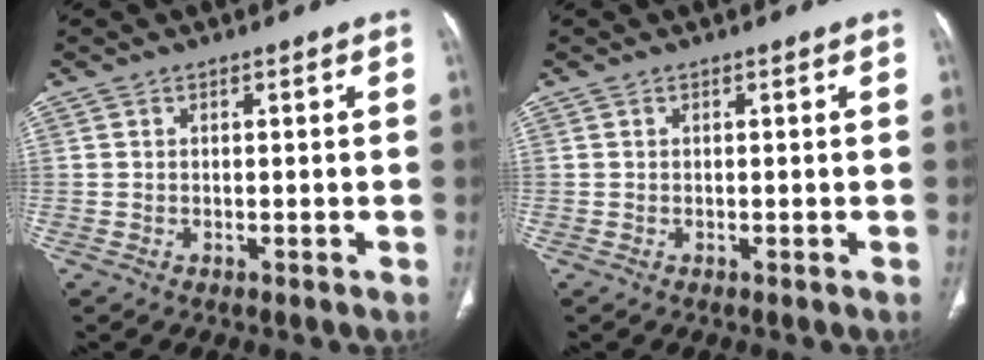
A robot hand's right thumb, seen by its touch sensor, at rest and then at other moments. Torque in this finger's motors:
{"motor_torque": [0.00, 0.00, -0.04, -0.04, 0.01]}